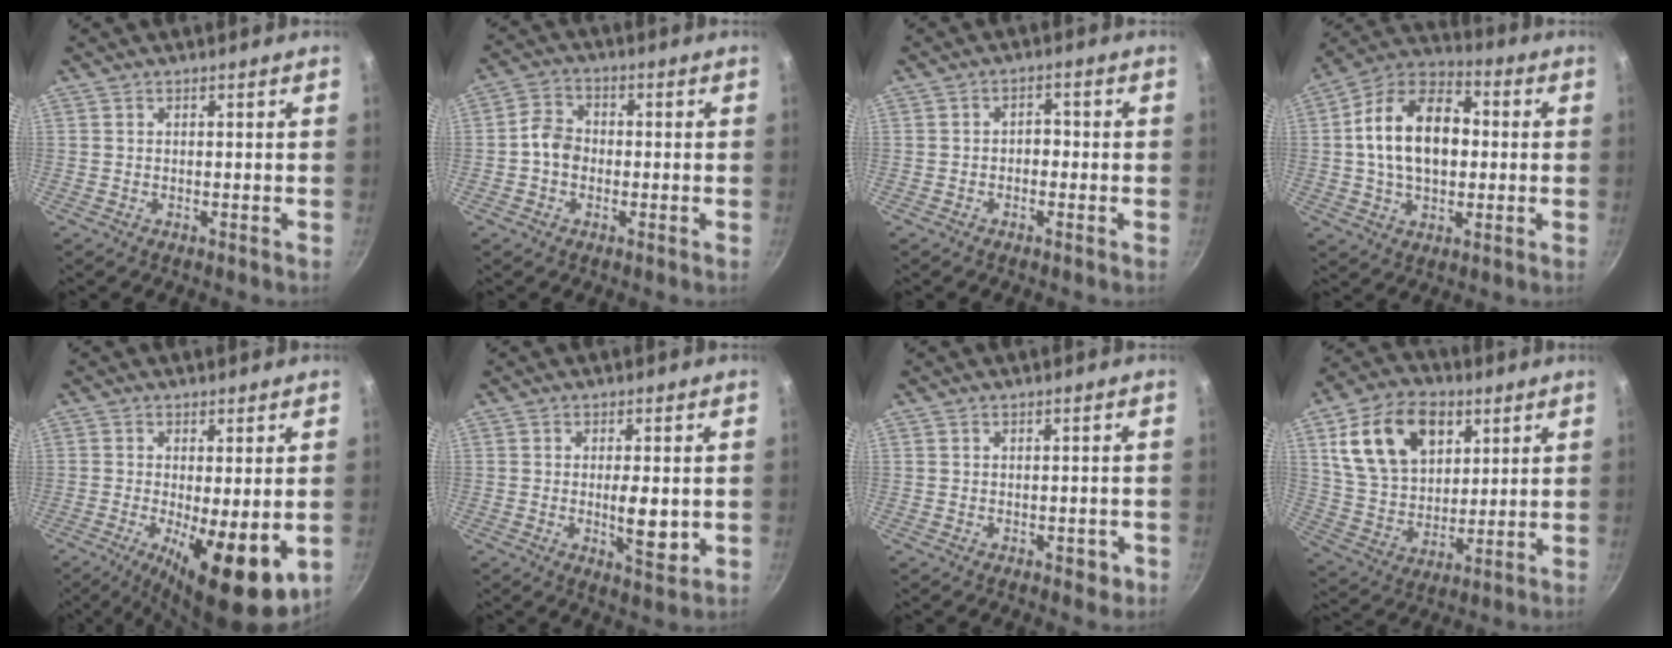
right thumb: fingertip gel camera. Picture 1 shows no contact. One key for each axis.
{"total": 5.2, "fx": -1.0, "fy": 4.2, "fz": 2.9, "tx": -0.030, "ty": 0.023, "tz": -0.029}
{"total": 2.4, "fx": -0.8, "fy": 1.8, "fz": 1.5, "tx": -0.006, "ty": 0.013, "tz": -0.015}
{"total": 17.6, "fx": 1.1, "fy": 11.5, "fz": 13.3, "tx": -0.194, "ty": 0.029, "tz": 0.004}
{"total": 12.9, "fx": -2.8, "fy": 4.1, "fz": 11.9, "tx": -0.175, "ty": -0.011, "tz": -0.033}
{"total": 6.5, "fx": -0.4, "fy": 2.1, "fz": 6.2, "tx": -0.097, "ty": -0.012, "tz": -0.003}
{"total": 2.5, "fx": -0.8, "fy": 1.5, "fz": 1.7, "tx": -0.005, "ty": 0.010, "tz": -0.006}
{"total": 19.0, "fx": 7.4, "fy": 12.6, "fz": 12.2, "tx": -0.191, "ty": -0.015, "tz": 0.134}